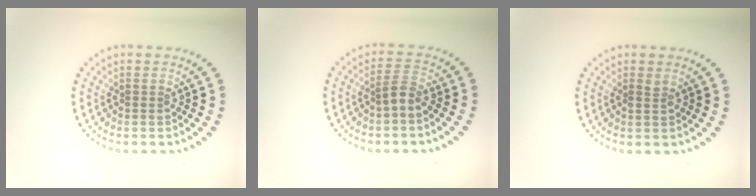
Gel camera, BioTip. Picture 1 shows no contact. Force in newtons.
{"total": 1.7, "press": 1.4, "slide": 0.9}
{"total": 0.6, "press": 0.6, "slide": 0.2}